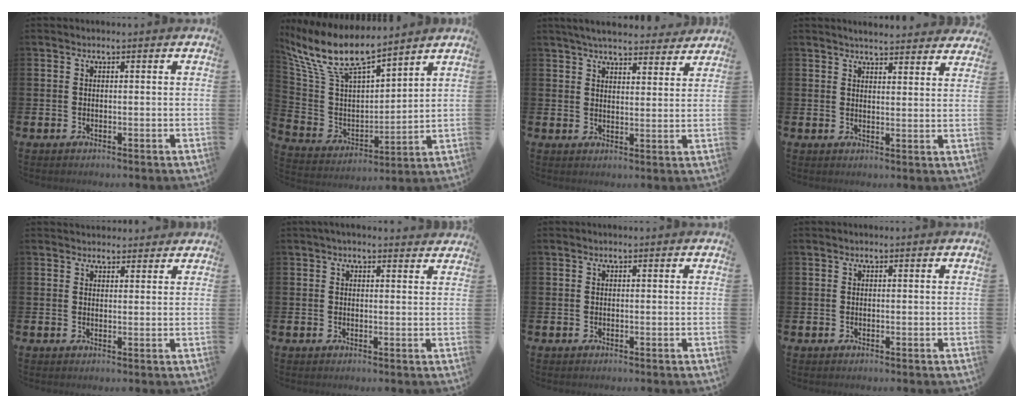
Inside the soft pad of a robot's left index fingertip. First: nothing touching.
{"total": 11.2, "force": [9.5, 2.8, 5.2], "torque": [-0.145, -0.058, 0.166]}
{"total": 5.5, "force": [5.2, 1.0, 1.3], "torque": [-0.029, -0.027, 0.093]}
{"total": 3.9, "force": [3.9, 0.2, 0.3], "torque": [-0.012, -0.023, 0.070]}
{"total": 2.5, "force": [2.4, 0.8, -0.2], "torque": [0.012, -0.012, 0.042]}
{"total": 1.8, "force": [1.7, 0.2, 0.5], "torque": [-0.007, -0.005, 0.030]}
{"total": 0.0}
{"total": 0.0}